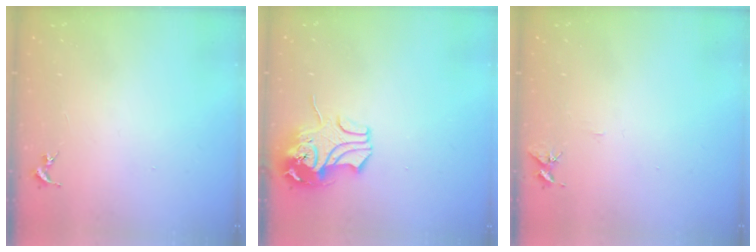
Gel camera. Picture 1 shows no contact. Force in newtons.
{"total": 11.5, "press": 11.4, "slide": 1.6}
{"total": 6.1, "press": 6.0, "slide": 0.6}